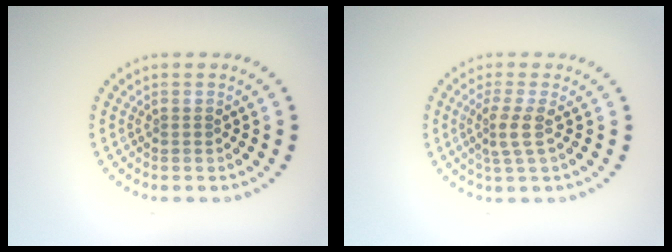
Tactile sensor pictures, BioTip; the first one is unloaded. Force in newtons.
{"total": 2.3, "press": 1.7, "slide": 1.6}